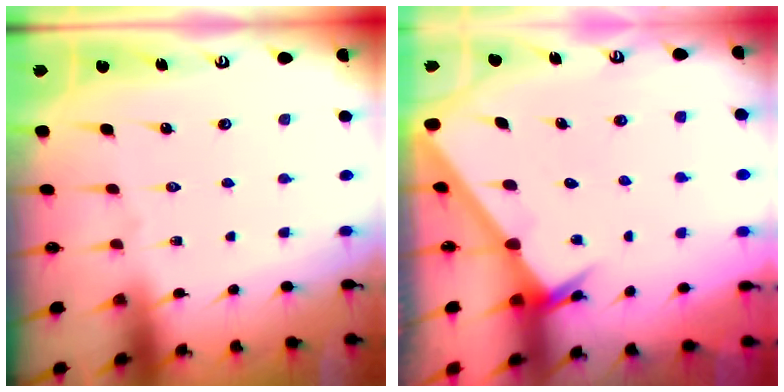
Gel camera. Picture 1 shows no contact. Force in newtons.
{"total": 2.5, "press": 2.5, "slide": 0.3}